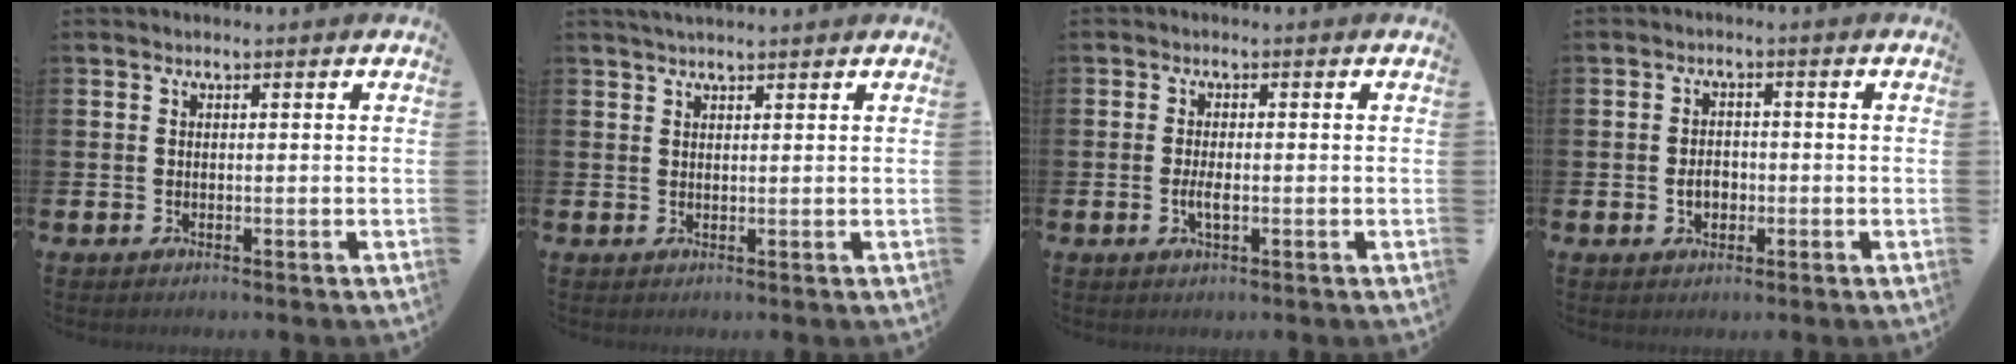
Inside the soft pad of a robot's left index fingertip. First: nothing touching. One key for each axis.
{"total": 1.7, "fx": 1.6, "fy": 0.2, "fz": 0.6, "tx": -0.014, "ty": 0.000, "tz": 0.028}
{"total": 2.2, "fx": -0.3, "fy": 0.7, "fz": 2.0, "tx": -0.032, "ty": -0.002, "tz": -0.007}
{"total": 2.6, "fx": -0.6, "fy": 1.9, "fz": 1.6, "tx": -0.020, "ty": -0.001, "tz": -0.016}